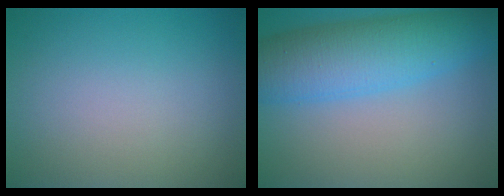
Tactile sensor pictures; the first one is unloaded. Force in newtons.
{"total": 8.2, "press": 8.2, "slide": 0.4}